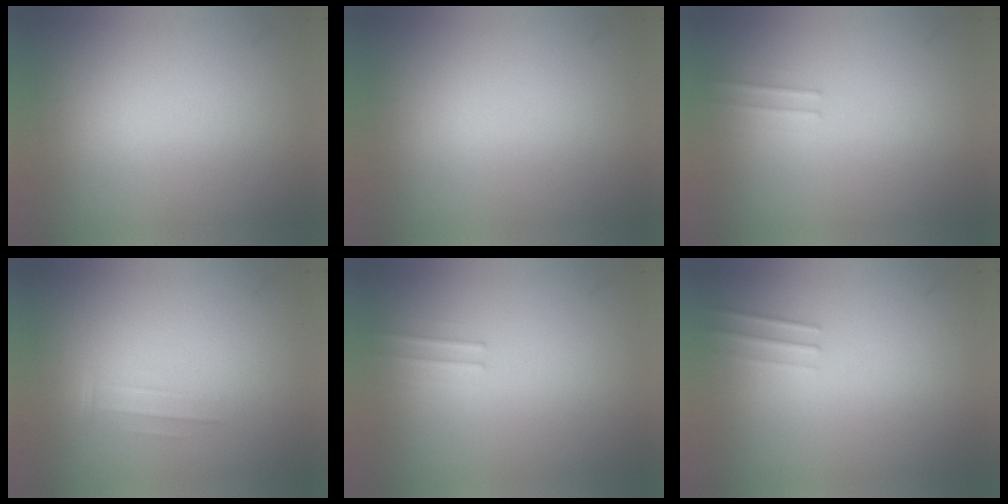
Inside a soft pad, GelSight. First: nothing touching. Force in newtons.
{"total": 1.5}
{"total": 1.1}
{"total": 1.1}
{"total": 1.1}
{"total": 1.0}